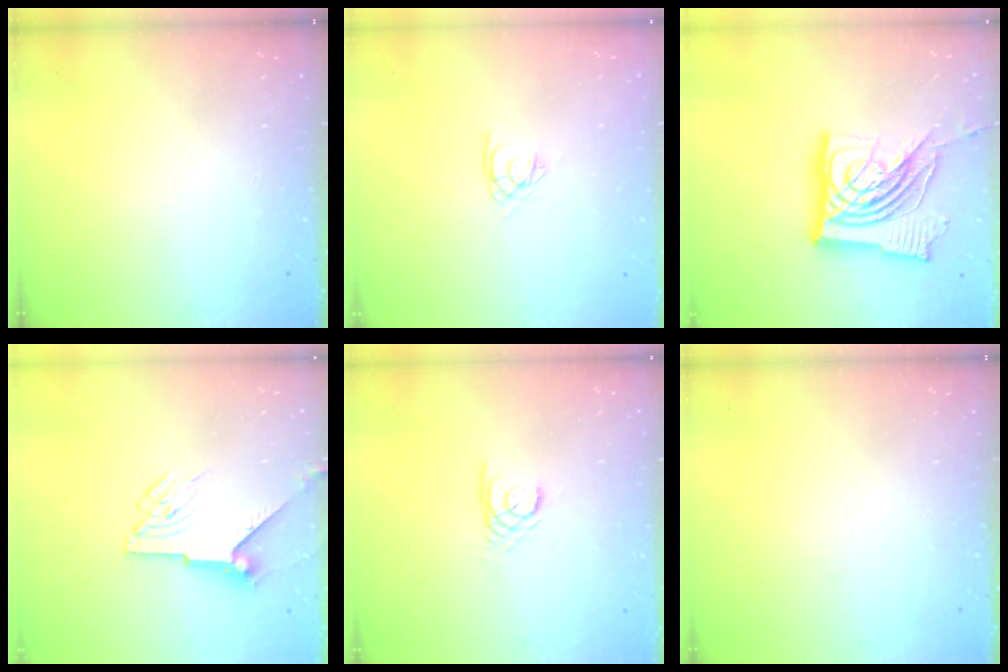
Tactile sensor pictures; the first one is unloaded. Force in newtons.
{"total": 2.5, "press": 2.5, "slide": 0.1}
{"total": 26.7, "press": 26.5, "slide": 3.2}
{"total": 7.0, "press": 7.0, "slide": 0.3}
{"total": 2.2, "press": 2.2, "slide": 0.1}
{"total": 0.0}